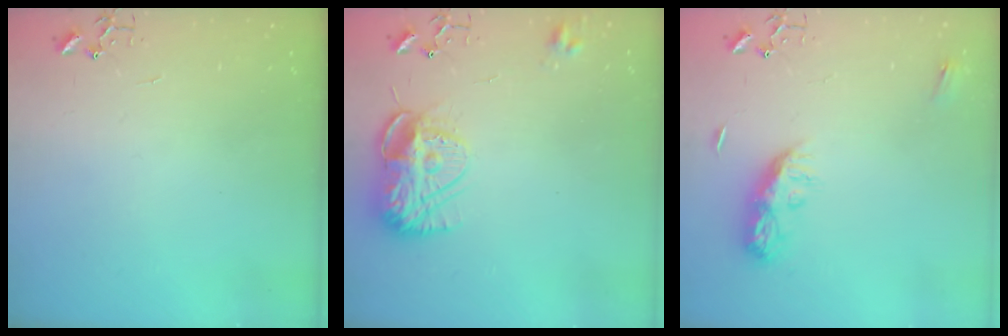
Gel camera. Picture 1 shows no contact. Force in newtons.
{"total": 12.6, "press": 12.6, "slide": 1.1}
{"total": 8.7, "press": 8.7, "slide": 0.4}